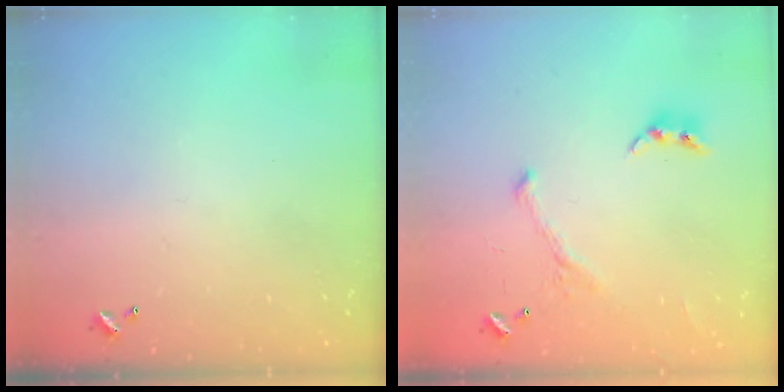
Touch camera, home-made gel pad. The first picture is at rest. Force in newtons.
{"total": 2.0, "press": 2.0, "slide": 0.4}